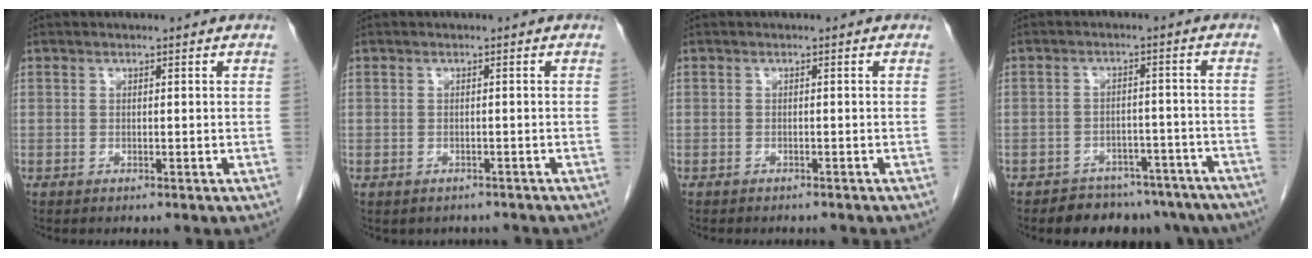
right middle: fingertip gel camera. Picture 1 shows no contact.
{"total": 2.4, "force": [-2.0, 1.2, 0.3], "torque": [-0.007, 0.002, -0.024]}
{"total": 3.2, "force": [-2.9, 0.8, 1.1], "torque": [-0.018, -0.005, -0.033]}
{"total": 11.7, "force": [-9.8, 5.8, 2.4], "torque": [-0.010, 0.023, -0.110]}